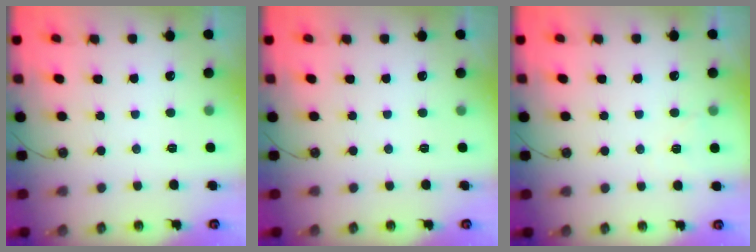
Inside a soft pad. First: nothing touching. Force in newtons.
{"total": 0.0}
{"total": 4.8, "press": 4.7, "slide": 0.6}